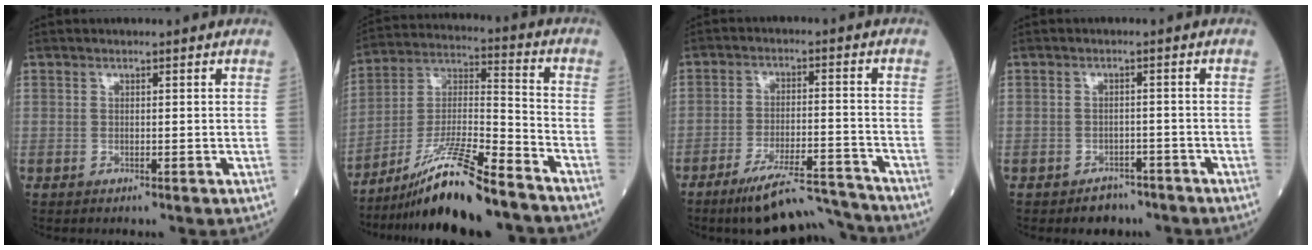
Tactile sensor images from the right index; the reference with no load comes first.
{"total": 15.4, "force": [-12.1, 0.7, 9.6], "torque": [-0.179, -0.010, -0.215]}
{"total": 10.5, "force": [-9.6, 0.5, 4.0], "torque": [-0.056, 0.007, -0.163]}
{"total": 3.3, "force": [-2.6, 2.0, 0.6], "torque": [-0.009, 0.008, -0.033]}